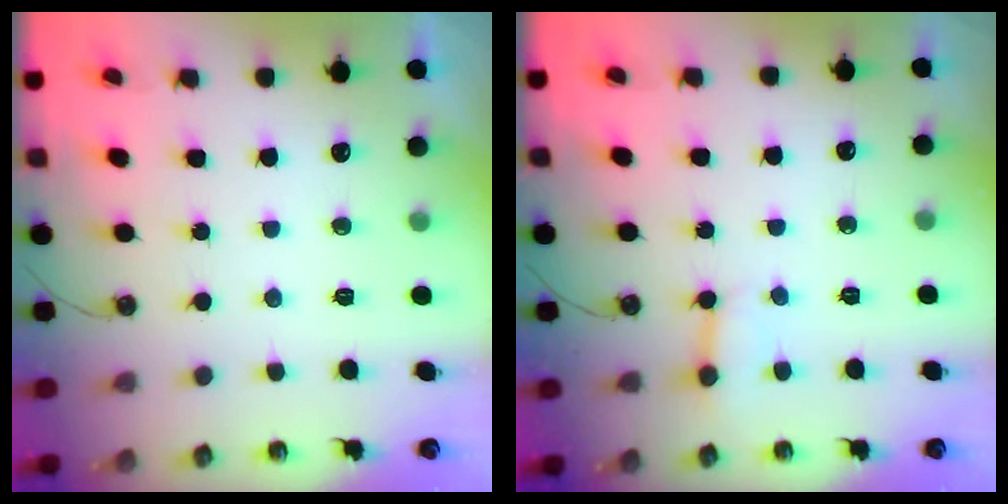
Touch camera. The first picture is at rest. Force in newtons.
{"total": 3.0, "press": 3.0, "slide": 0.3}